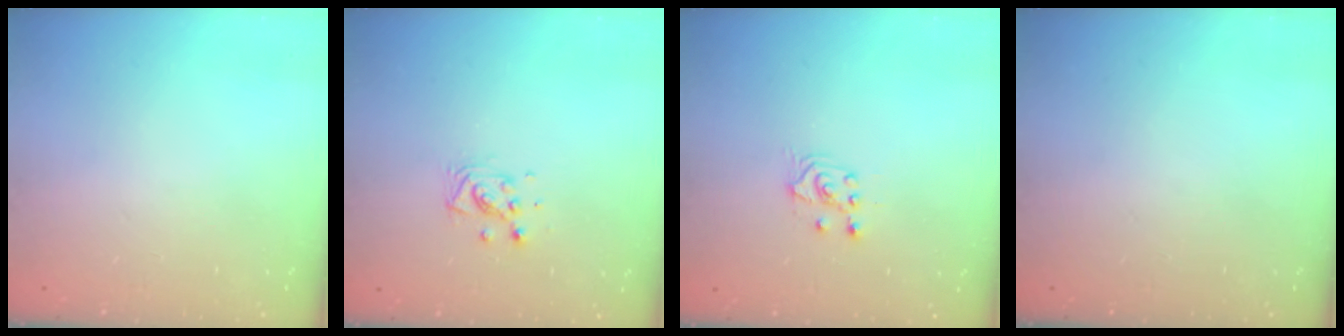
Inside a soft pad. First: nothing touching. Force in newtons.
{"total": 6.3, "press": 6.1, "slide": 1.7}
{"total": 2.5, "press": 2.4, "slide": 0.7}
{"total": 0.0}